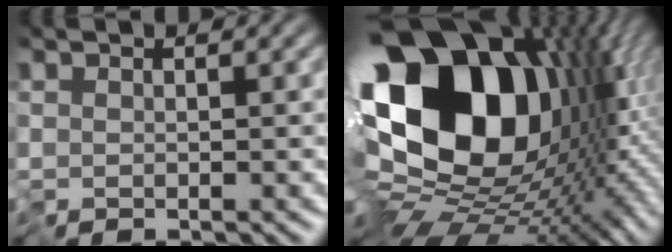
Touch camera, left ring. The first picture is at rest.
{"total": 20.1, "force": [2.6, 13.8, 14.4], "torque": [-0.276, -0.020, 0.066]}